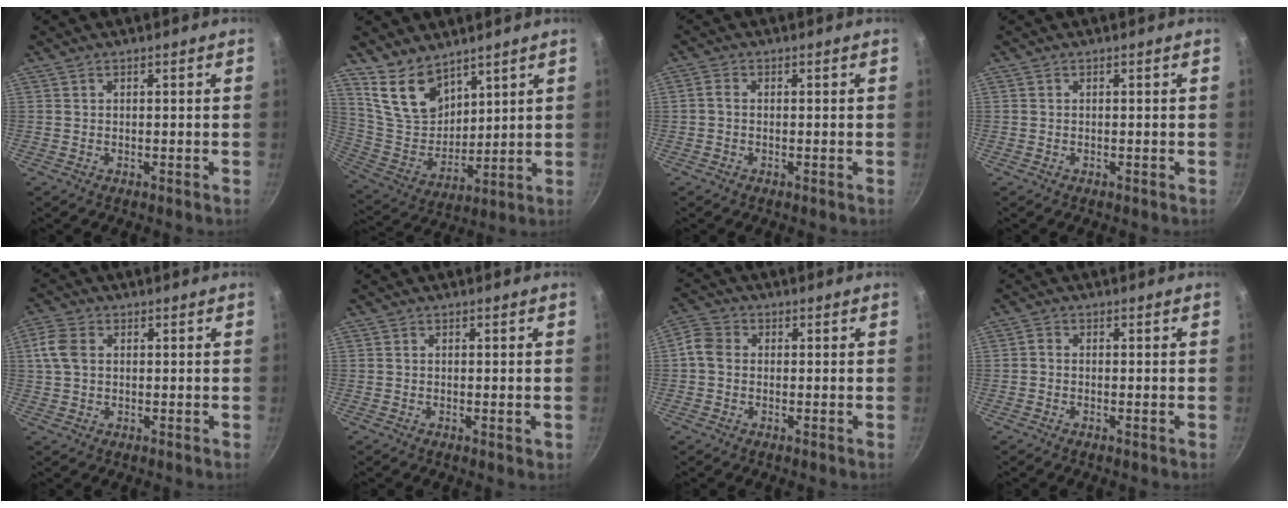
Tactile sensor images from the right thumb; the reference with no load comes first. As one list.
[{"total": 12.3, "force": [8.6, 6.9, 5.6], "torque": [-0.077, -0.060, 0.182]}, {"total": 1.5, "force": [-0.3, 1.1, 1.0], "torque": [-0.023, 0.008, -0.010]}, {"total": 0.0}, {"total": 5.3, "force": [0.8, 3.8, 3.6], "torque": [-0.071, 0.008, 0.010]}, {"total": 1.3, "force": [-0.3, 0.4, 1.2], "torque": [-0.018, -0.001, -0.005]}, {"total": 4.4, "force": [-0.3, 3.8, 2.3], "torque": [-0.039, 0.011, -0.024]}, {"total": 1.5, "force": [-0.7, 0.6, 1.1], "torque": [-0.035, 0.009, -0.021]}]